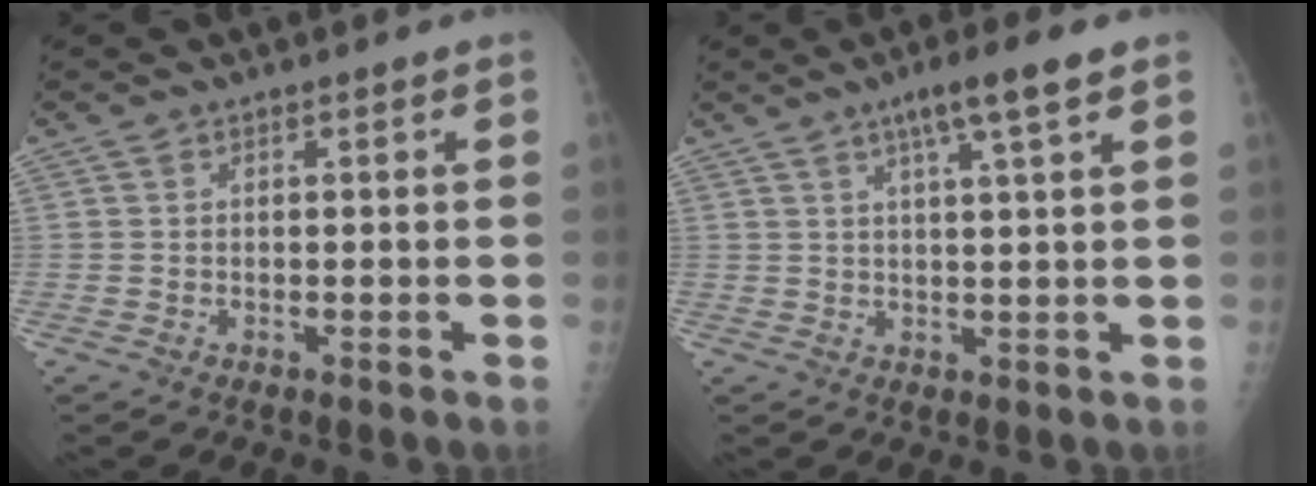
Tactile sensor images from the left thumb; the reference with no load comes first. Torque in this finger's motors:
{"motor_torque": [0.32, -0.08, 0.87, -0.24, -0.04]}